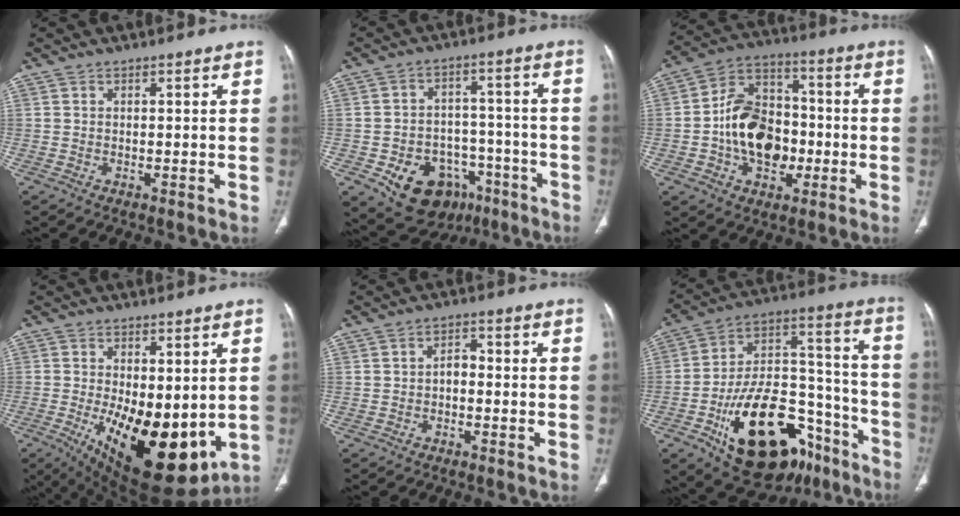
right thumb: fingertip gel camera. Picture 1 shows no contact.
{"total": 15.7, "force": [-7.7, 11.5, 7.6], "torque": [-0.084, 0.056, -0.101]}
{"total": 16.4, "force": [-2.5, 11.7, 11.1], "torque": [-0.151, 0.037, -0.043]}
{"total": 20.7, "force": [-3.6, 9.7, 17.9], "torque": [-0.251, -0.037, -0.023]}
{"total": 2.5, "force": [-0.8, 1.6, 1.8], "torque": [-0.022, 0.016, -0.019]}
{"total": 29.9, "force": [-14.6, 16.1, 20.5], "torque": [-0.301, 0.082, -0.222]}